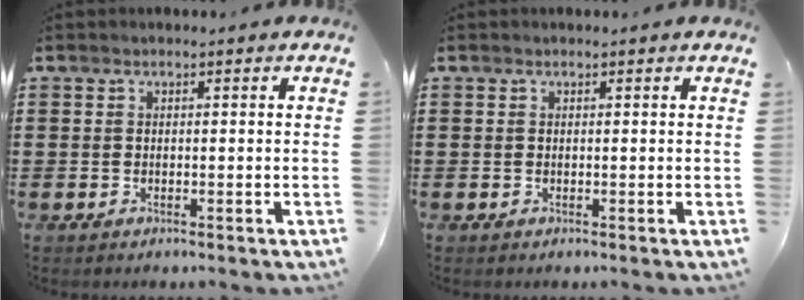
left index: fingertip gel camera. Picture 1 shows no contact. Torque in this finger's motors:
{"motor_torque": [0.04, 0.01, -0.02, -0.01]}